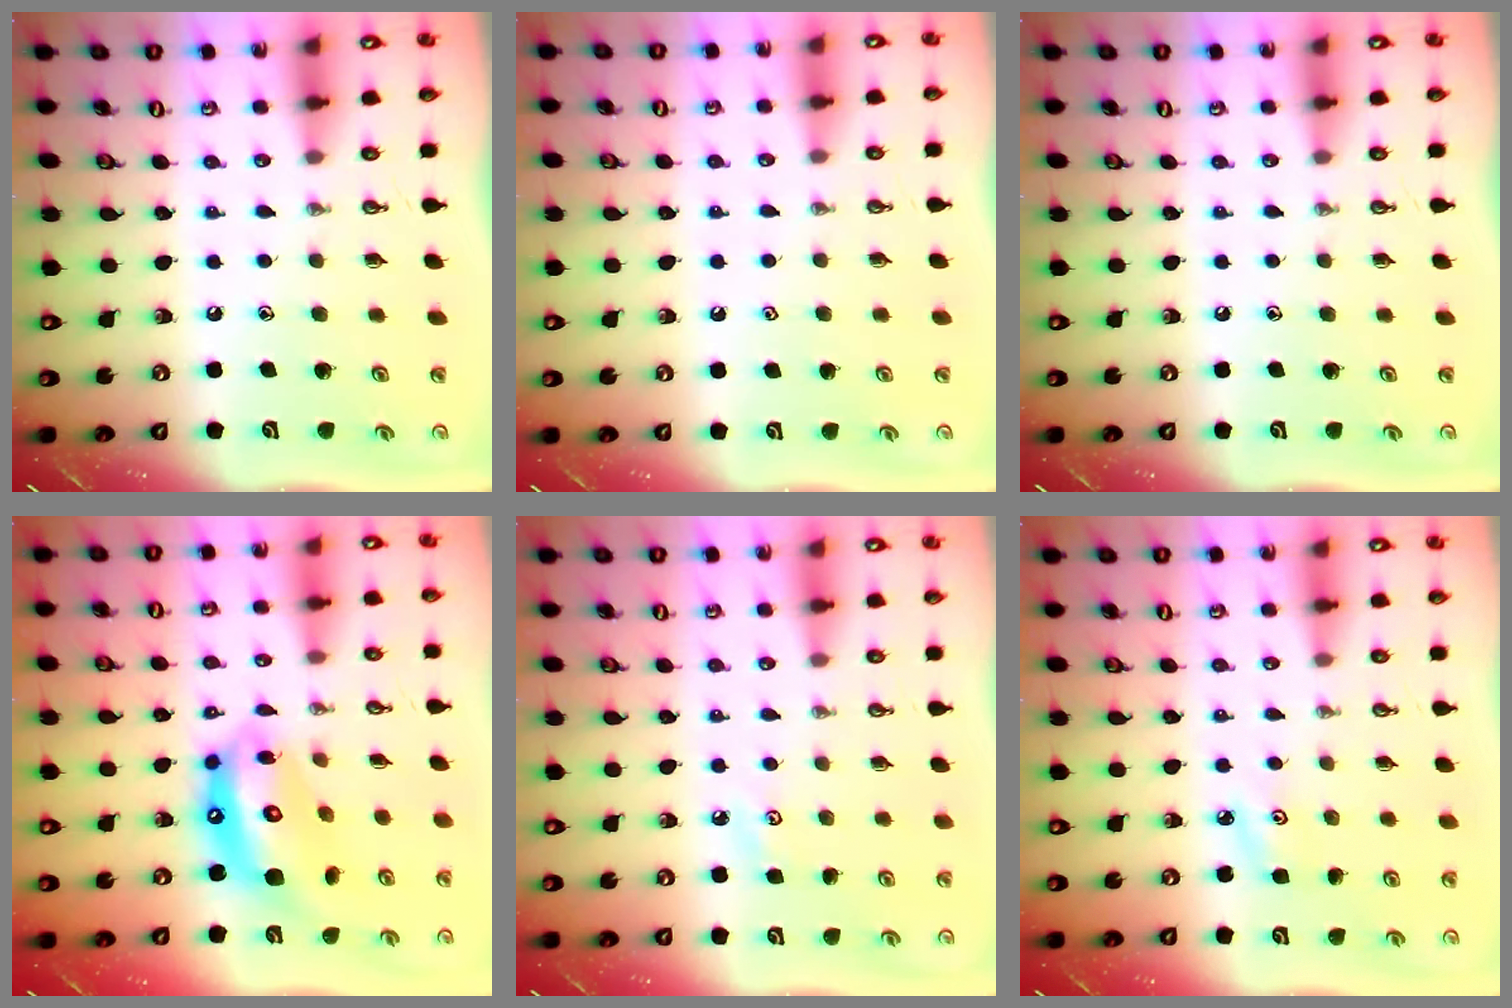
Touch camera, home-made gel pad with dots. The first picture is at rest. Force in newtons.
{"total": 0.8, "press": 0.2, "slide": 0.7}
{"total": 0.0}
{"total": 15.0, "press": 14.9, "slide": 1.3}
{"total": 3.2, "press": 3.1, "slide": 0.5}
{"total": 3.6, "press": 3.6, "slide": 0.5}